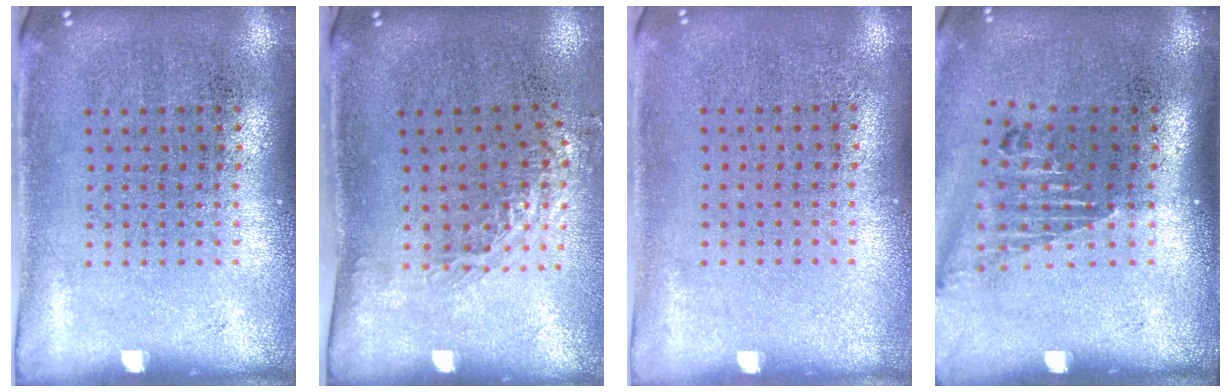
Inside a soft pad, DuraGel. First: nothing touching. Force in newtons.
{"total": 1.2, "press": 1.0, "slide": 0.8}
{"total": 0.0}
{"total": 1.6, "press": 1.2, "slide": 1.0}